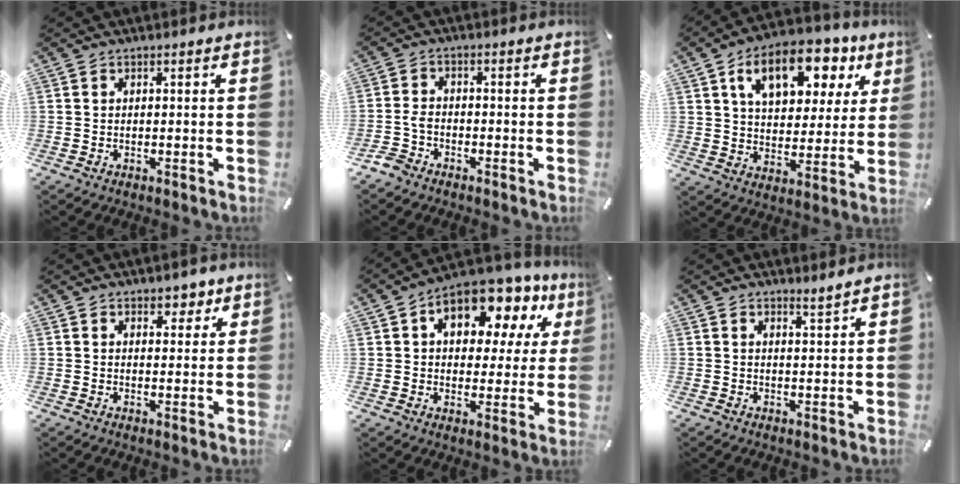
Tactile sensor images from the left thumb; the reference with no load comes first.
{"total": 3.9, "force": [-2.7, 2.4, 1.4], "torque": [-0.044, 0.010, -0.056]}
{"total": 15.8, "force": [8.3, 9.3, 9.8], "torque": [-0.157, -0.024, 0.141]}
{"total": 3.9, "force": [2.8, 2.6, 0.7], "torque": [0.010, -0.014, 0.044]}
{"total": 14.0, "force": [7.1, 8.5, 8.6], "torque": [-0.133, -0.039, 0.121]}
{"total": 2.3, "force": [2.3, -0.2, 0.4], "torque": [-0.011, -0.014, 0.042]}